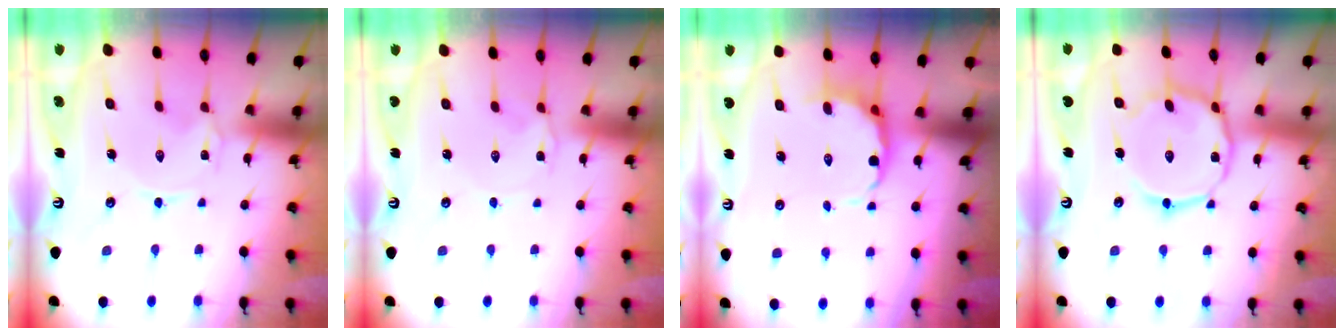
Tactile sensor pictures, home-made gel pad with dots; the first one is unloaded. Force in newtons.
{"total": 2.7, "press": 2.6, "slide": 0.4}
{"total": 6.2, "press": 5.7, "slide": 2.5}
{"total": 14.0, "press": 13.9, "slide": 0.9}